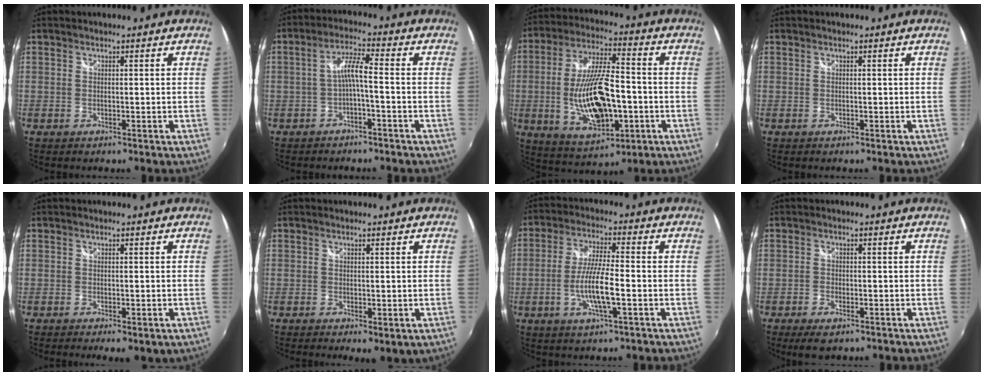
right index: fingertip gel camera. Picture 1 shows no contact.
{"total": 4.6, "force": [-1.8, 0.3, 4.2], "torque": [-0.090, 0.011, -0.030]}
{"total": 17.6, "force": [-3.6, 7.3, 15.6], "torque": [-0.317, -0.009, -0.047]}
{"total": 0.0}
{"total": 4.5, "force": [-2.5, 1.4, 3.5], "torque": [-0.060, -0.021, -0.031]}
{"total": 3.1, "force": [-0.8, 1.1, 2.8], "torque": [-0.046, -0.014, -0.007]}
{"total": 8.5, "force": [-2.5, 1.2, 8.0], "torque": [-0.158, -0.006, -0.048]}
{"total": 4.7, "force": [-3.2, 2.0, 2.8], "torque": [-0.068, -0.015, -0.056]}